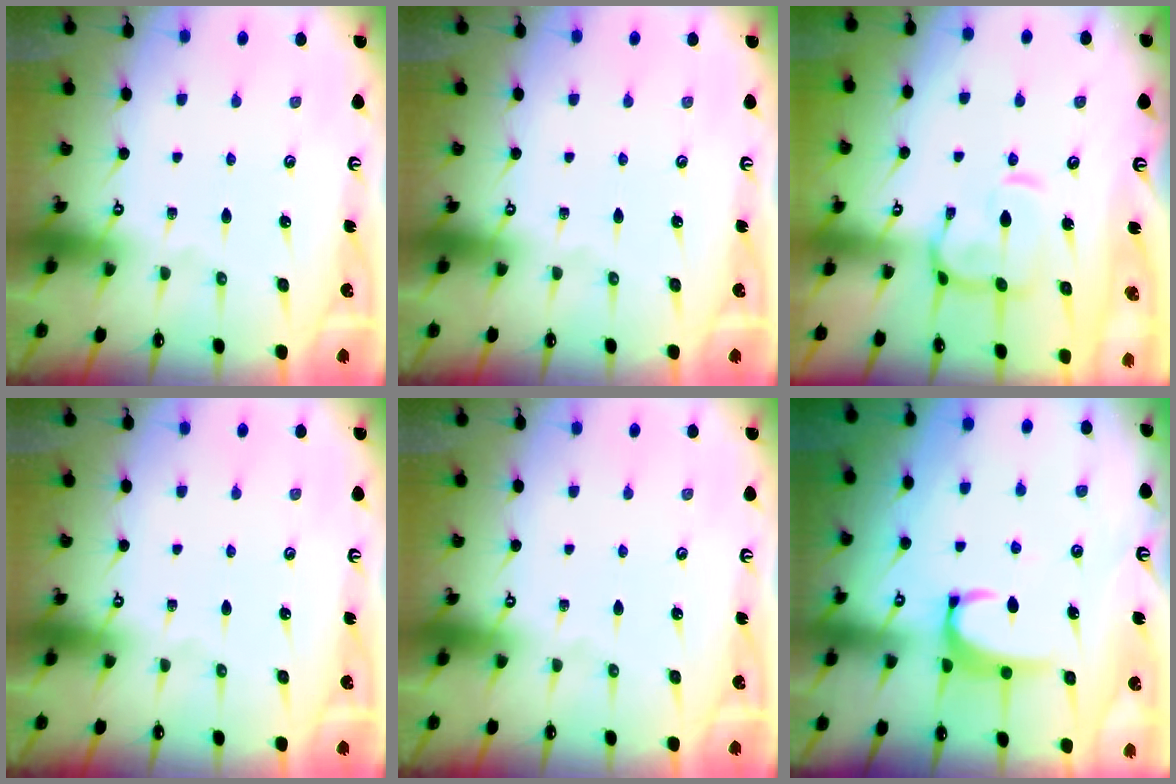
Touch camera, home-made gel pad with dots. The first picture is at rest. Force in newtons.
{"total": 0.0}
{"total": 6.7, "press": 6.6, "slide": 1.3}
{"total": 0.0}
{"total": 0.0}
{"total": 2.9, "press": 2.9, "slide": 0.5}